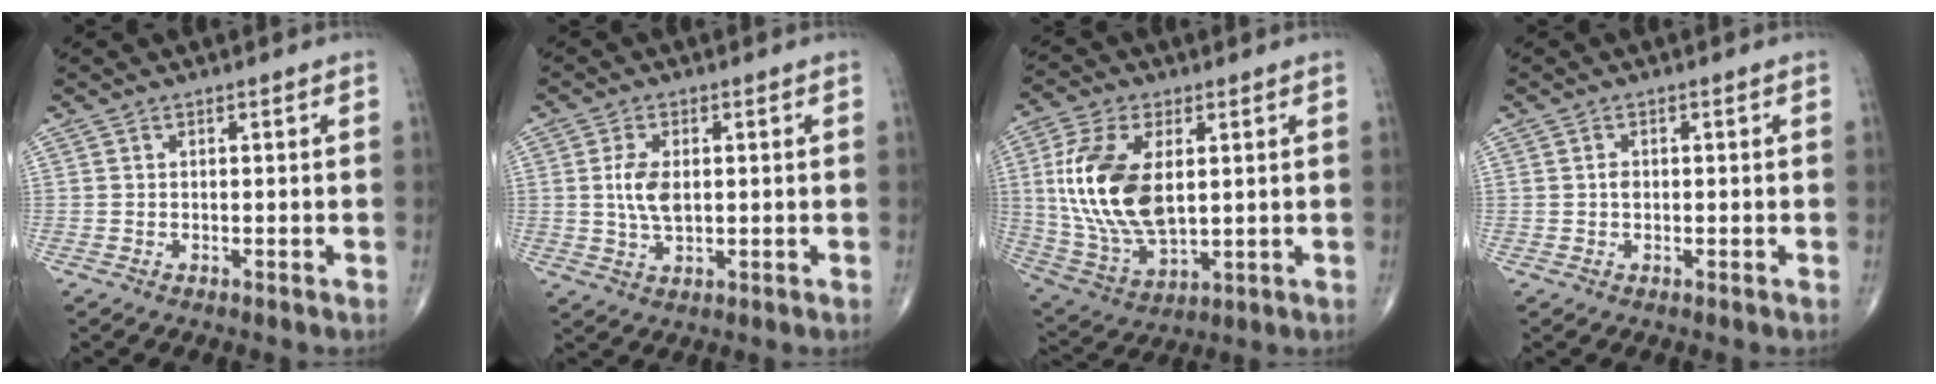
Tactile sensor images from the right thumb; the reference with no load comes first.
{"total": 5.8, "force": [0.6, 3.1, 4.9], "torque": [-0.097, -0.005, 0.014]}
{"total": 18.0, "force": [2.8, 9.8, 14.8], "torque": [-0.298, -0.014, 0.062]}
{"total": 1.4, "force": [0.1, 1.0, 0.9], "torque": [-0.012, 0.002, 0.001]}